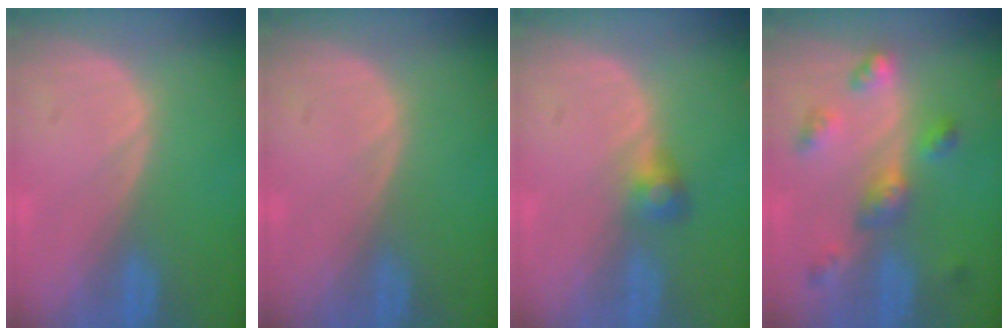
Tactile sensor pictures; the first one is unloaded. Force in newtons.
{"total": 0.0}
{"total": 2.5, "press": 2.5, "slide": 0.2}
{"total": 6.1, "press": 5.7, "slide": 2.2}